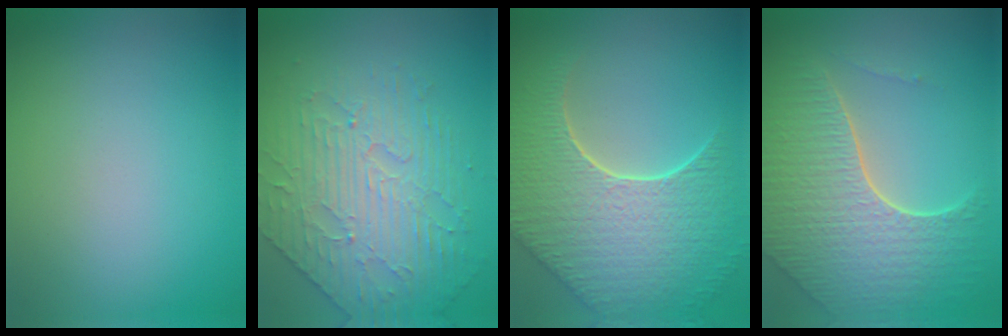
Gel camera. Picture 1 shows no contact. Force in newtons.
{"total": 4.1, "press": 4.1, "slide": 0.1}
{"total": 9.0, "press": 6.4, "slide": 6.4}
{"total": 7.3, "press": 5.3, "slide": 4.9}